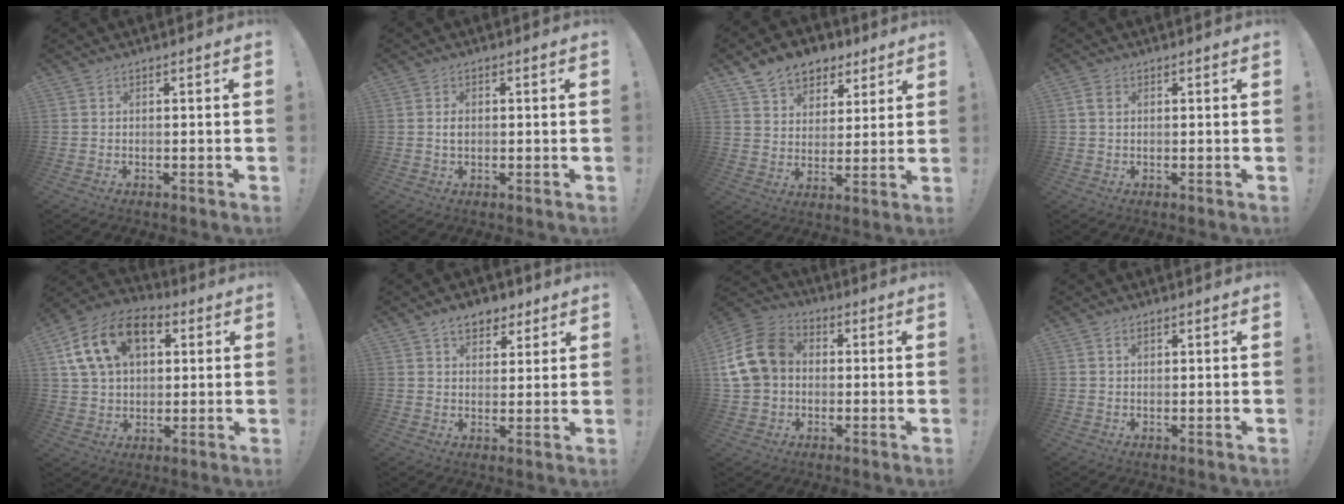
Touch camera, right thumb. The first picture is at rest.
{"total": 1.9, "force": [0.1, 1.3, 1.3], "torque": [-0.019, 0.003, 0.000]}
{"total": 10.8, "force": [7.4, 7.2, 2.8], "torque": [-0.039, -0.051, 0.143]}
{"total": 2.6, "force": [0.9, 1.8, 1.7], "torque": [-0.029, 0.006, 0.016]}
{"total": 17.9, "force": [7.1, 12.1, 11.2], "torque": [-0.182, -0.015, 0.131]}
{"total": 7.8, "force": [4.8, 5.2, 3.2], "torque": [-0.035, -0.021, 0.089]}
{"total": 16.0, "force": [2.3, 12.7, 9.5], "torque": [-0.169, 0.010, 0.049]}
{"total": 1.5, "force": [0.8, 0.9, 0.7], "torque": [-0.007, 0.000, 0.014]}